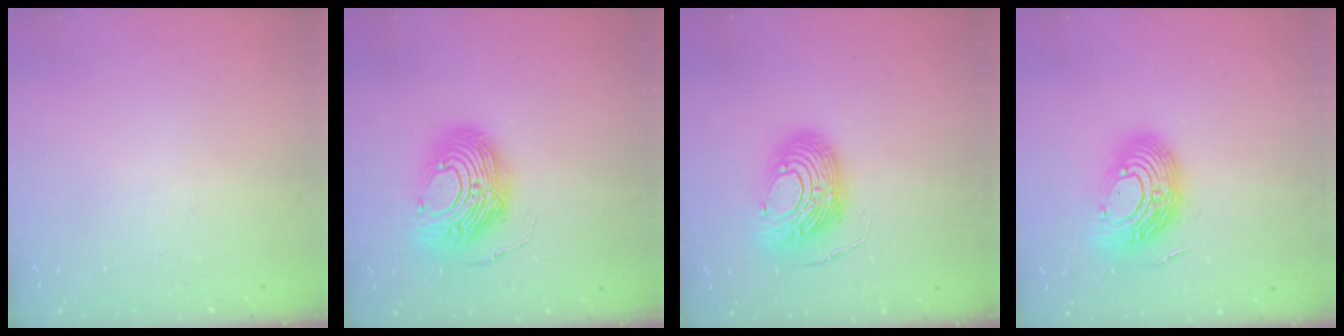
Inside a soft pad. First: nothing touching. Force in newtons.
{"total": 14.6, "press": 14.6, "slide": 1.5}
{"total": 14.0, "press": 14.0, "slide": 1.1}
{"total": 14.6, "press": 14.5, "slide": 1.7}